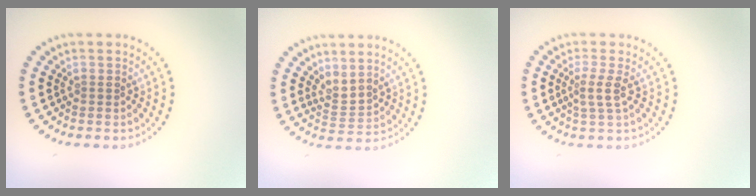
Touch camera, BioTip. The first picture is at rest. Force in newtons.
{"total": 2.1, "press": 1.4, "slide": 1.6}
{"total": 1.9, "press": 1.4, "slide": 1.2}